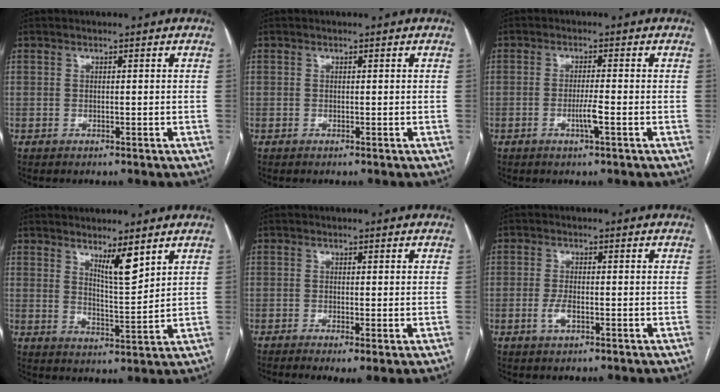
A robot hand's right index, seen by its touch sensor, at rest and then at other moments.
{"total": 0.0}
{"total": 2.8, "force": [-1.1, -0.2, 2.6], "torque": [-0.051, -0.004, -0.021]}
{"total": 5.5, "force": [3.8, 0.5, 4.0], "torque": [-0.069, -0.017, 0.067]}
{"total": 2.9, "force": [-1.3, 0.5, 2.6], "torque": [-0.037, -0.010, -0.020]}
{"total": 2.6, "force": [-0.9, 1.0, 2.2], "torque": [-0.049, 0.000, -0.018]}